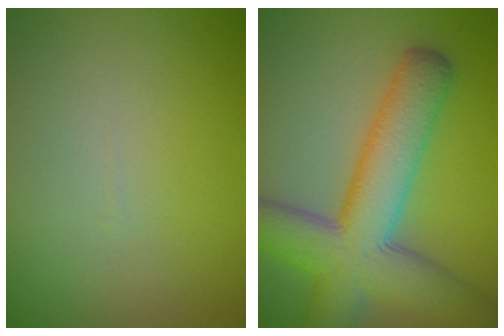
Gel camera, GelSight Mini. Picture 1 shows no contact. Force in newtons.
{"total": 10.2, "press": 10.2, "slide": 0.5}